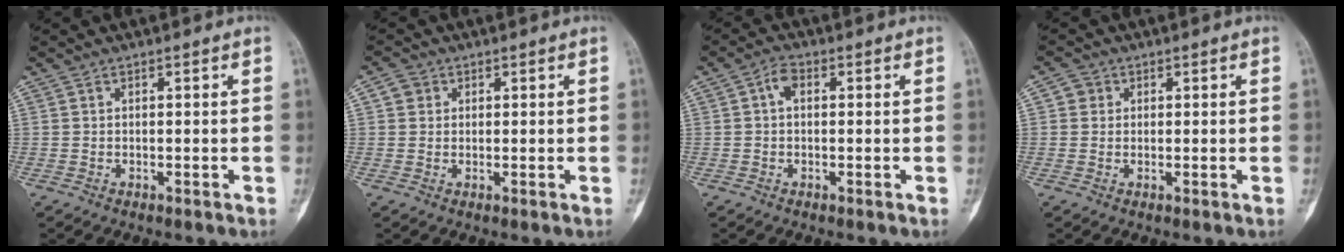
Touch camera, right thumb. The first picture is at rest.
{"total": 2.4, "force": [0.7, 2.2, 0.6], "torque": [0.000, -0.001, 0.008]}
{"total": 2.8, "force": [0.4, 1.9, 2.1], "torque": [-0.029, 0.009, 0.000]}
{"total": 2.2, "force": [0.5, 2.1, 0.5], "torque": [0.003, 0.001, 0.005]}